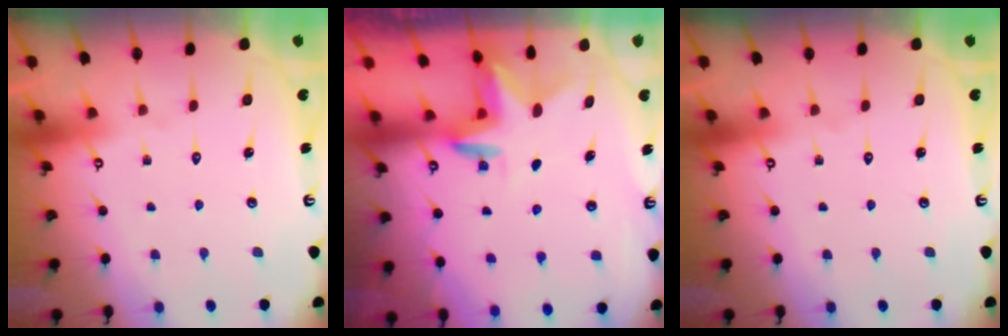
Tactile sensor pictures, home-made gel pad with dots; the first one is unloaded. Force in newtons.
{"total": 3.2, "press": 3.2, "slide": 0.2}
{"total": 0.0}